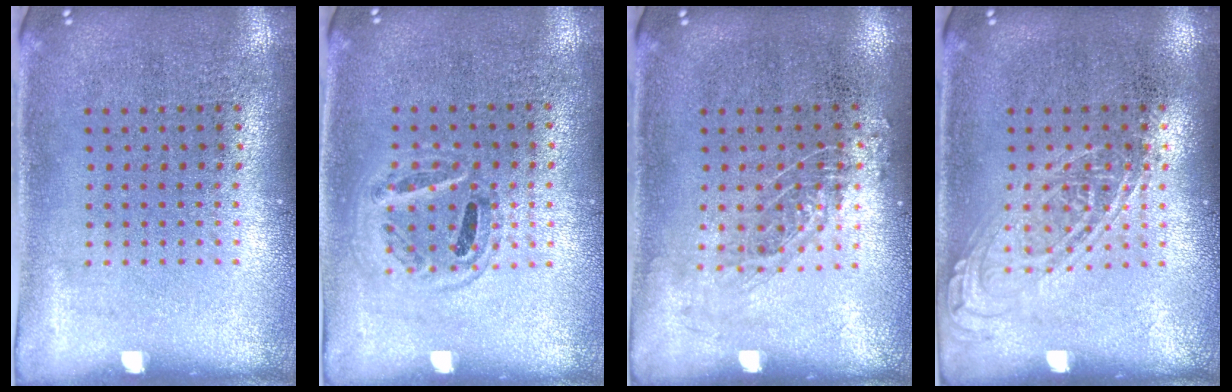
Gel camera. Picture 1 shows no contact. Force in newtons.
{"total": 0.9, "press": 0.9, "slide": 0.1}
{"total": 0.8, "press": 0.8, "slide": 0.2}
{"total": 1.1, "press": 1.1, "slide": 0.1}